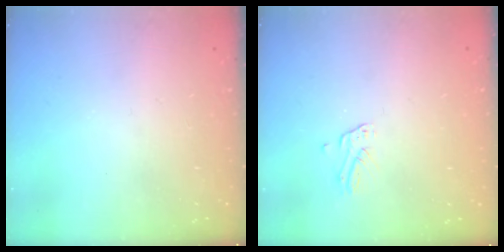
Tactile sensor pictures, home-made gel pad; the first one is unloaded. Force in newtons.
{"total": 2.0, "press": 2.0, "slide": 0.1}